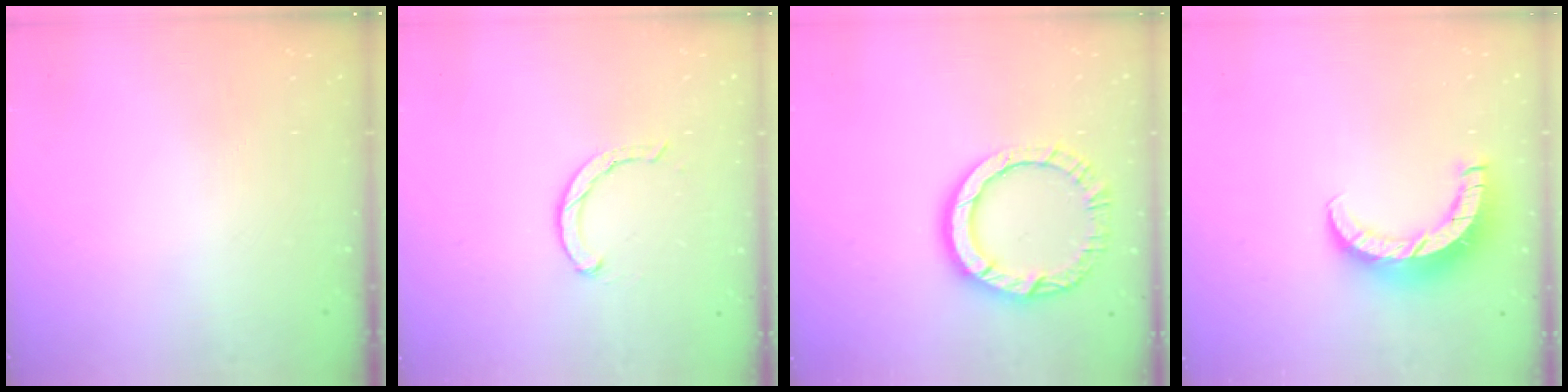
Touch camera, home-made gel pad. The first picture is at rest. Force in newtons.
{"total": 3.3, "press": 3.2, "slide": 0.7}
{"total": 11.7, "press": 11.7, "slide": 1.2}
{"total": 9.4, "press": 9.4, "slide": 0.8}